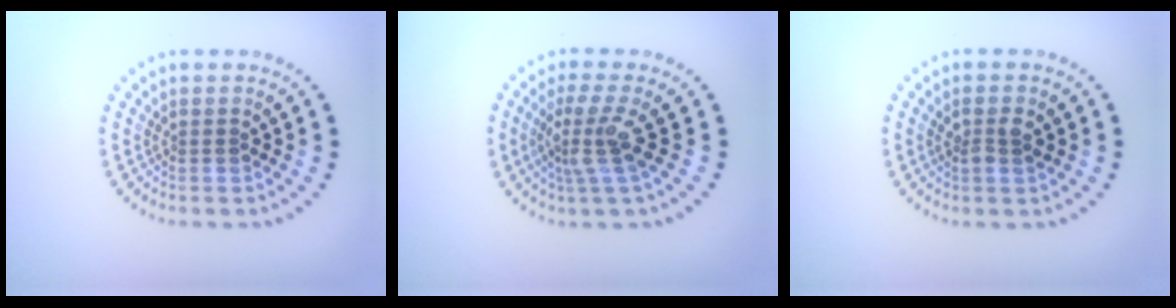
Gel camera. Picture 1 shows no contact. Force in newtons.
{"total": 3.4, "press": 2.5, "slide": 2.4}
{"total": 1.4, "press": 1.4, "slide": 0.4}